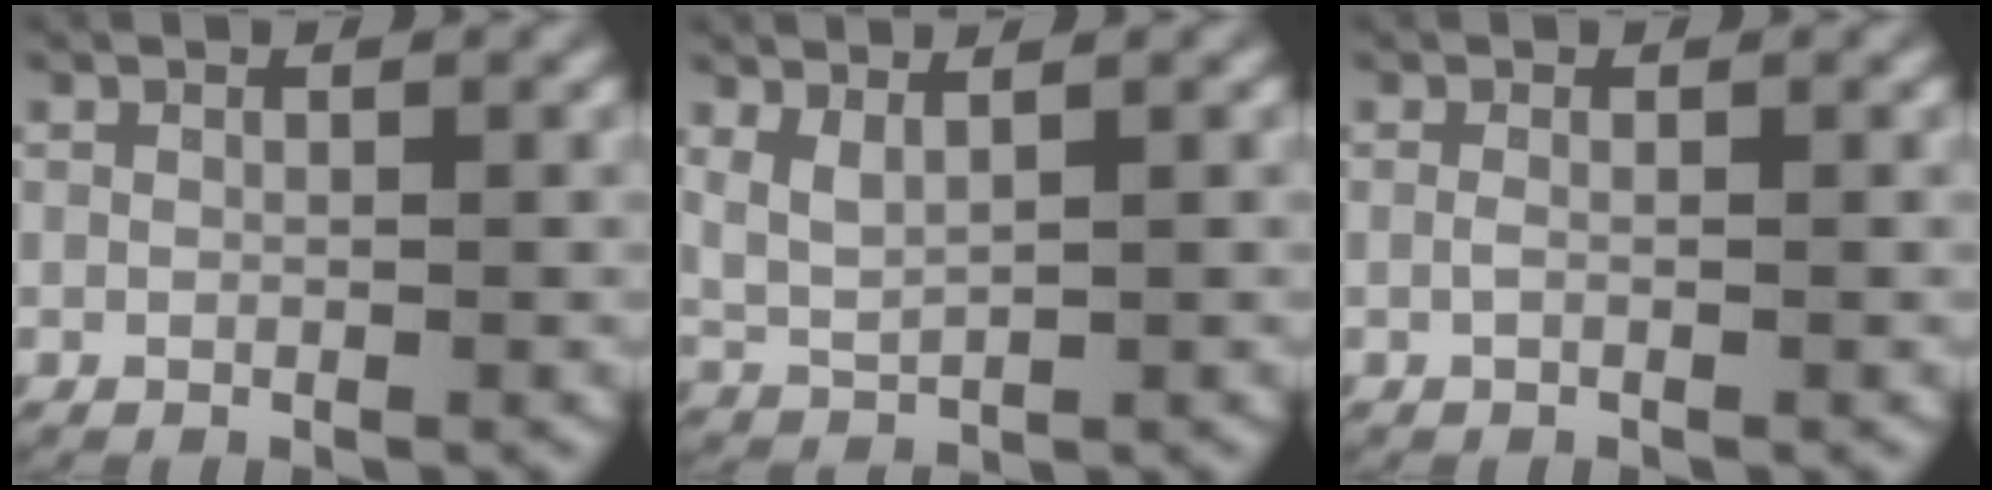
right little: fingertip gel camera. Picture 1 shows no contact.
{"total": 3.1, "force": [1.1, 2.2, 1.8], "torque": [-0.051, -0.004, 0.025]}
{"total": 0.5, "force": [-0.2, 0.0, 0.5], "torque": [-0.015, -0.004, -0.003]}